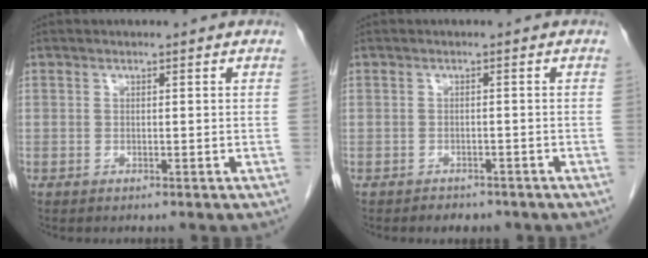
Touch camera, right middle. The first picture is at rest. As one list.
[{"total": 3.2, "force": [-2.6, 1.6, 0.8], "torque": [-0.016, 0.001, -0.028]}]